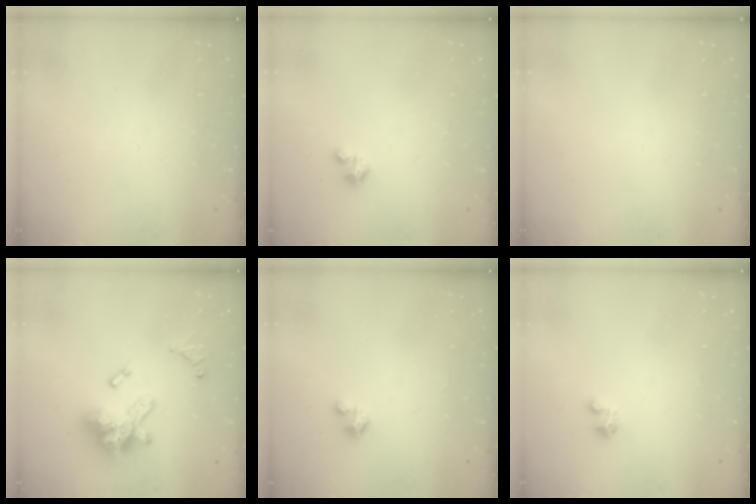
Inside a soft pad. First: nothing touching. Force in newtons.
{"total": 2.7, "press": 2.7, "slide": 0.2}
{"total": 0.0}
{"total": 16.2, "press": 16.1, "slide": 1.6}
{"total": 2.7, "press": 2.7, "slide": 0.2}
{"total": 2.1, "press": 2.1, "slide": 0.1}